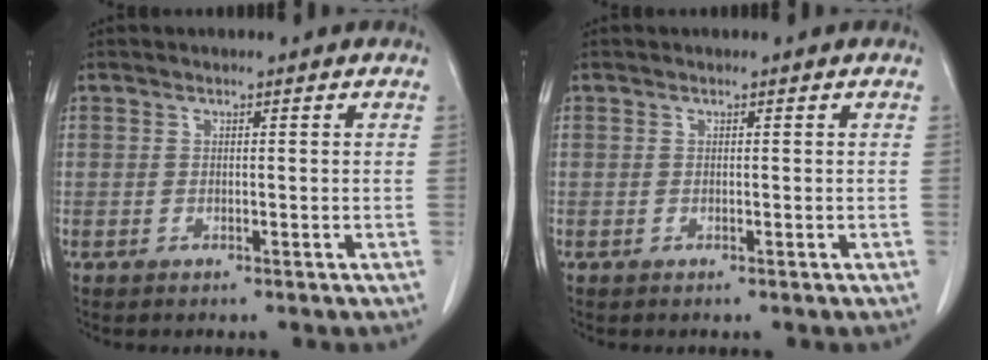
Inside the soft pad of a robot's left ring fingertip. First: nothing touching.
{"total": 0.0}